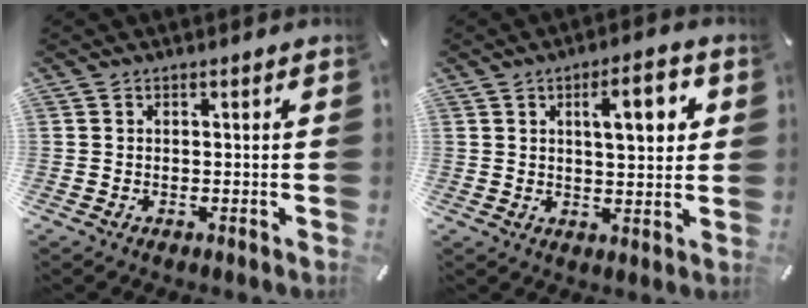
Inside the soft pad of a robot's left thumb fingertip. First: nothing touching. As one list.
[{"total": 9.6, "force": [3.4, 3.3, 8.4], "torque": [-0.120, -0.008, 0.045]}]